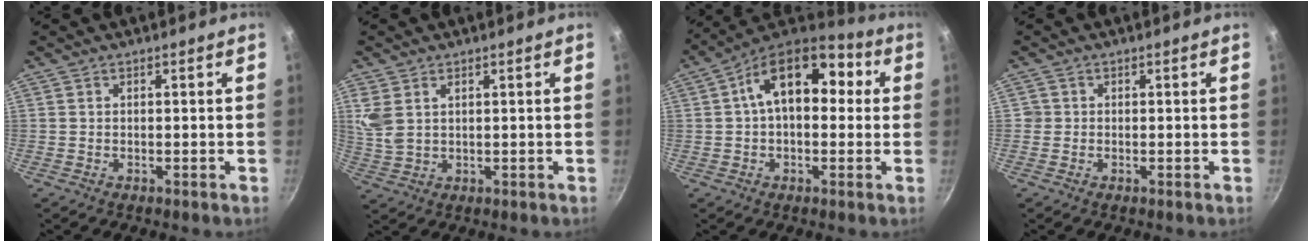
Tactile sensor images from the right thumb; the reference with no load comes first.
{"total": 5.2, "force": [1.9, 3.1, 3.7], "torque": [-0.093, 0.001, 0.048]}
{"total": 15.8, "force": [2.8, 9.4, 12.4], "torque": [-0.166, 0.043, 0.031]}
{"total": 1.1, "force": [0.0, 1.1, 0.1], "torque": [0.006, 0.004, 0.000]}